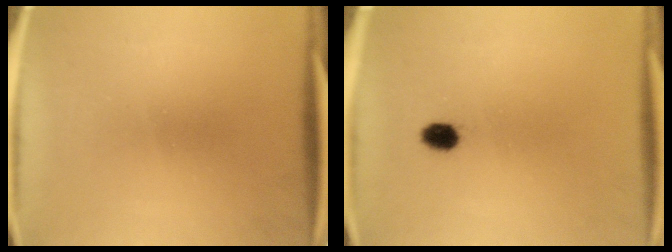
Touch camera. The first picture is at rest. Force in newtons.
{"total": 2.7}